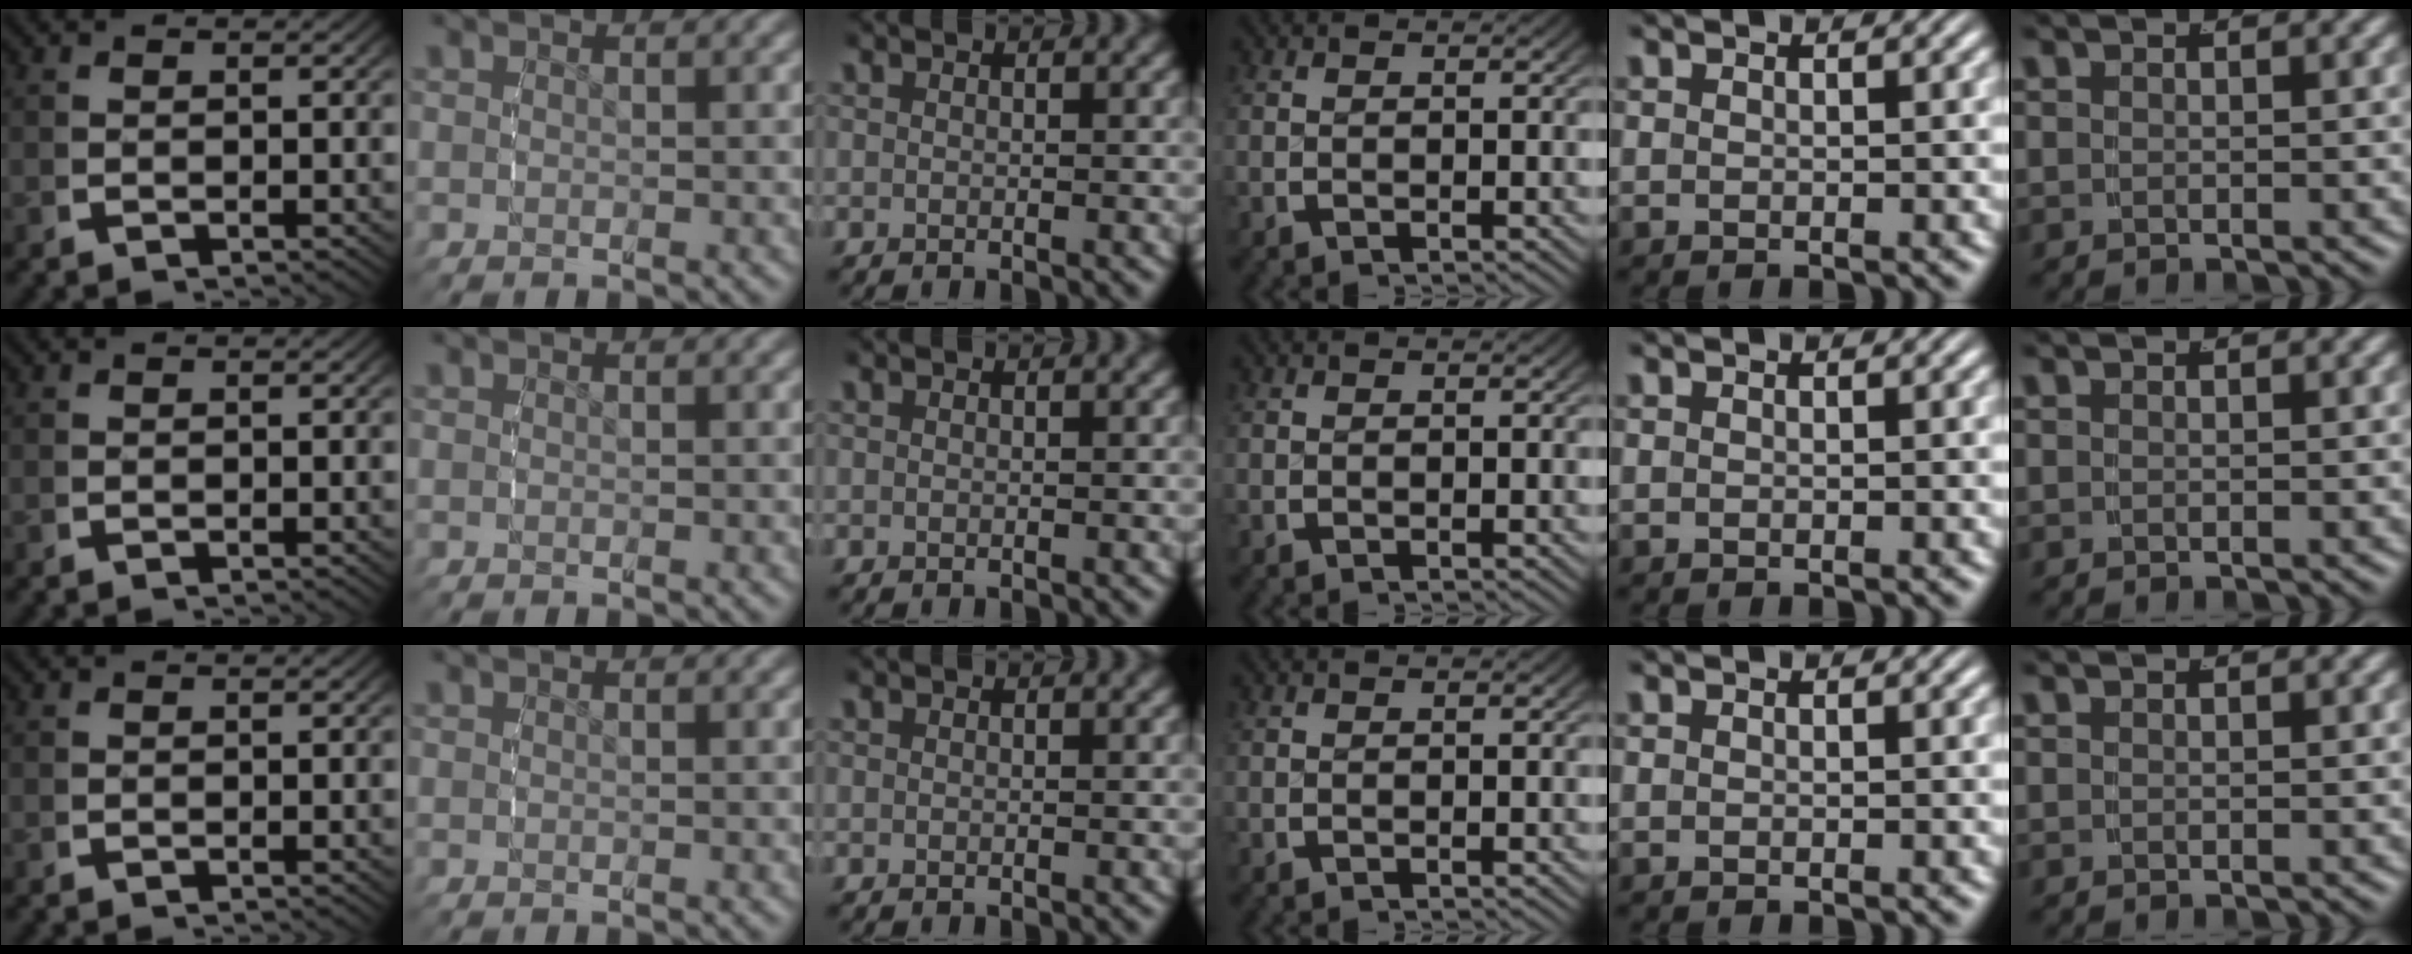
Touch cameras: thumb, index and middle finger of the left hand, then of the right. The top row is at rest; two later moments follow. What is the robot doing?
{"motion": "reach", "object": "shoes"}